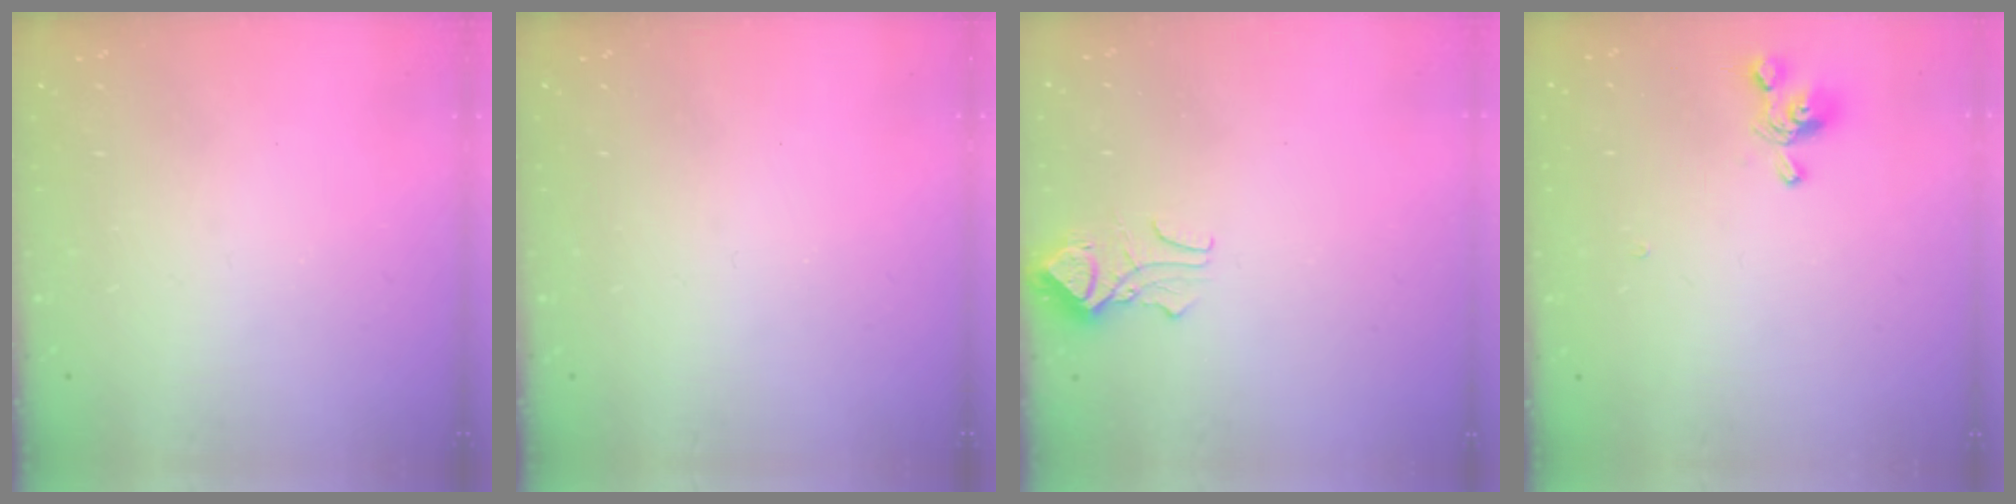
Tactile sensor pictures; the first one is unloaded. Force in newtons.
{"total": 0.0}
{"total": 2.0, "press": 1.9, "slide": 0.6}
{"total": 0.7, "press": 0.4, "slide": 0.6}